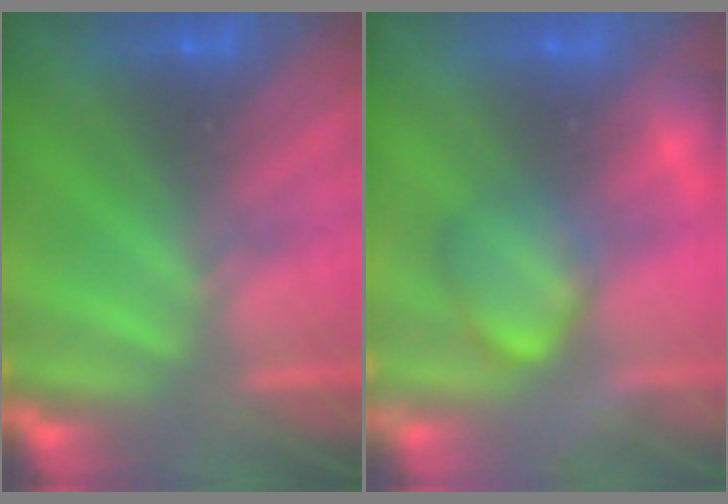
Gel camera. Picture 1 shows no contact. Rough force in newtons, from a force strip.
{"total": 2.4}